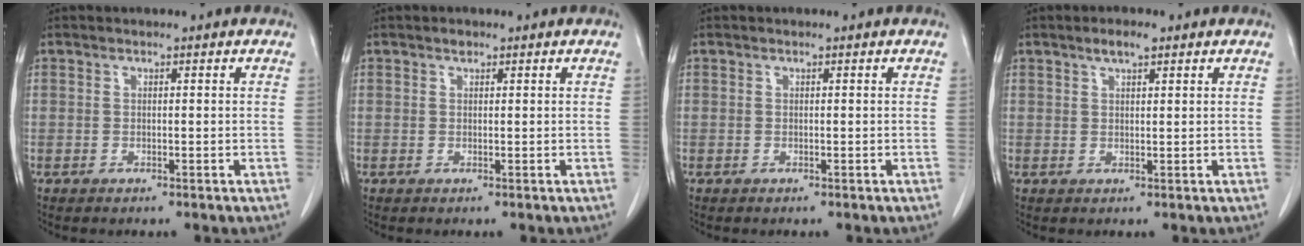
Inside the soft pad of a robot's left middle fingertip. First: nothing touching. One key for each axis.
{"total": 0.6, "fx": 0.5, "fy": 0.3, "fz": 0.3, "tx": -0.007, "ty": 0.001, "tz": 0.007}
{"total": 0.0}
{"total": 2.4, "fx": 1.6, "fy": 0.6, "fz": 1.7, "tx": -0.035, "ty": 0.005, "tz": 0.029}